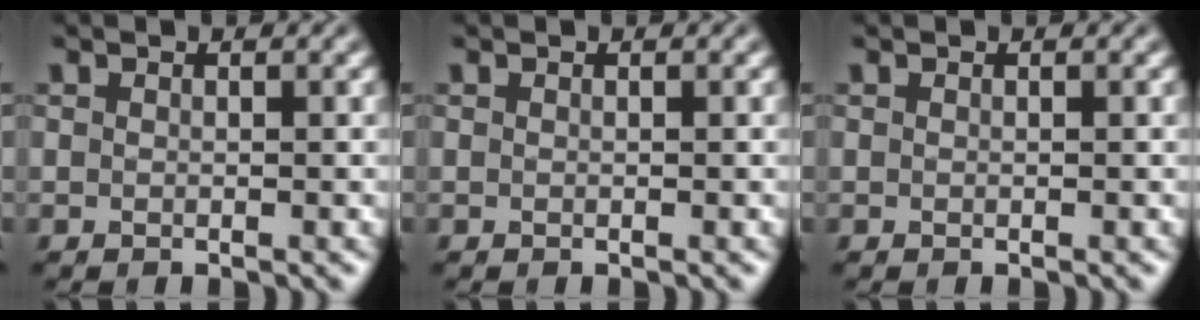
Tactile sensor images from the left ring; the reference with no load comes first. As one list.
[{"total": 0.0}, {"total": 0.0}]